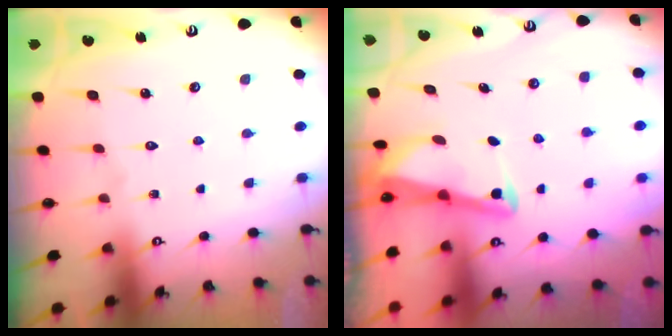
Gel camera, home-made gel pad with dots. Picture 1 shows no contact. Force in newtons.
{"total": 3.0, "press": 3.0, "slide": 0.4}